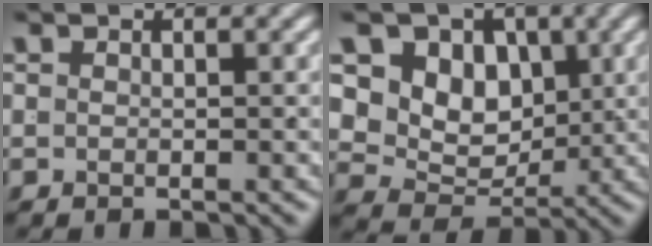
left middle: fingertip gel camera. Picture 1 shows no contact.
{"total": 12.1, "force": [1.1, 10.1, 6.5], "torque": [-0.125, -0.028, 0.019]}